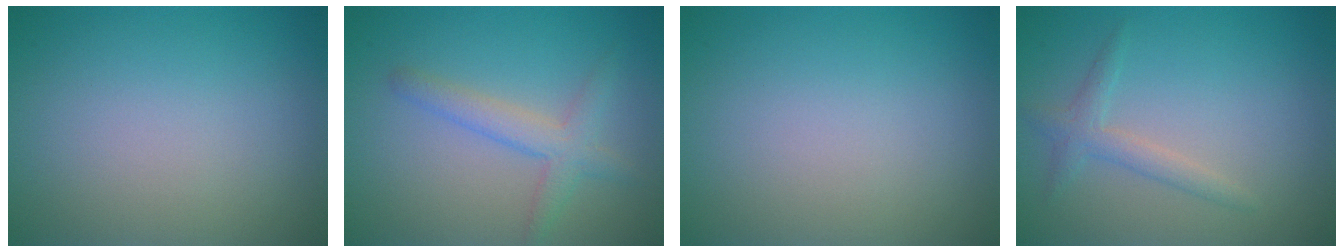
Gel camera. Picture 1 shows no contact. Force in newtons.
{"total": 2.8, "press": 2.8, "slide": 0.1}
{"total": 0.0}
{"total": 1.9, "press": 1.9, "slide": 0.0}